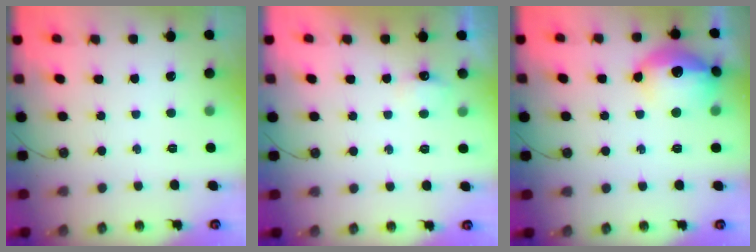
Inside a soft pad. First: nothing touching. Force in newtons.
{"total": 4.5, "press": 4.5, "slide": 0.6}
{"total": 16.5, "press": 16.5, "slide": 1.3}